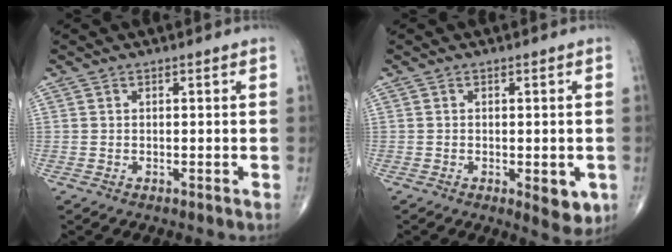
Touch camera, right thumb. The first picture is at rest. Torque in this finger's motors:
{"motor_torque": [0.86, 1.08, 0.34, -0.39, 0.11]}